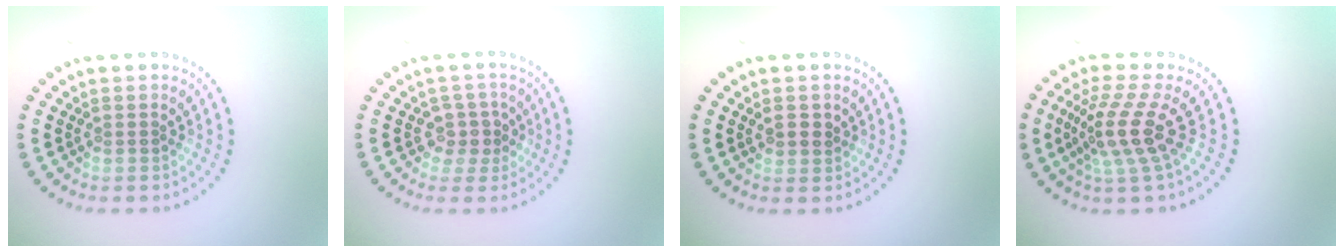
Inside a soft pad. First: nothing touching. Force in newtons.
{"total": 2.2, "press": 1.9, "slide": 1.1}
{"total": 1.1, "press": 1.0, "slide": 0.4}
{"total": 4.3, "press": 3.1, "slide": 3.0}